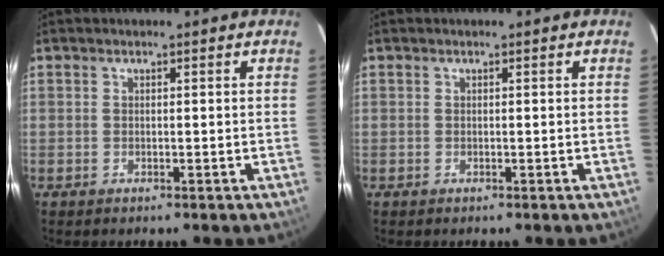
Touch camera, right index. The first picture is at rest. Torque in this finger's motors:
{"motor_torque": [0.00, 0.00, 0.00, 0.00]}